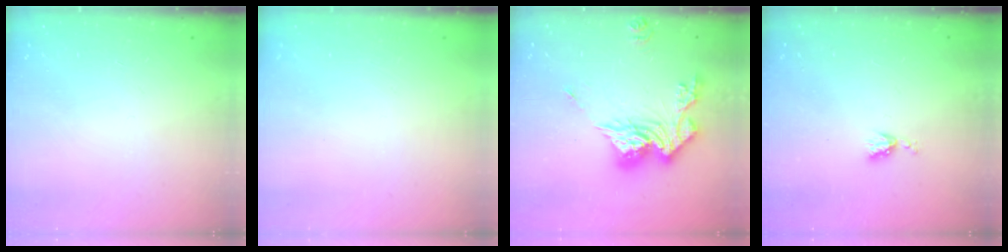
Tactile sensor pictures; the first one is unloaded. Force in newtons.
{"total": 0.0}
{"total": 16.4, "press": 16.3, "slide": 1.9}
{"total": 4.3, "press": 4.3, "slide": 0.5}